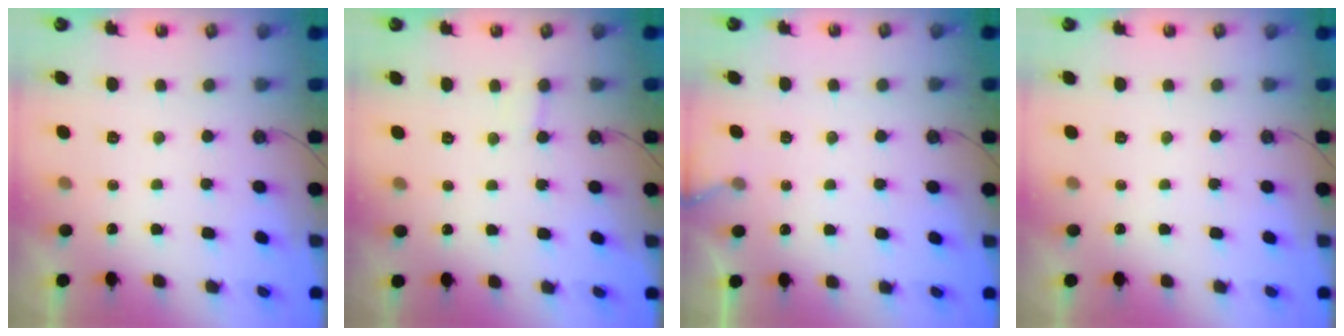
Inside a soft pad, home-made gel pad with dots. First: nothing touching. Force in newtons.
{"total": 2.4, "press": 2.4, "slide": 0.3}
{"total": 4.2, "press": 4.2, "slide": 0.3}
{"total": 0.0}